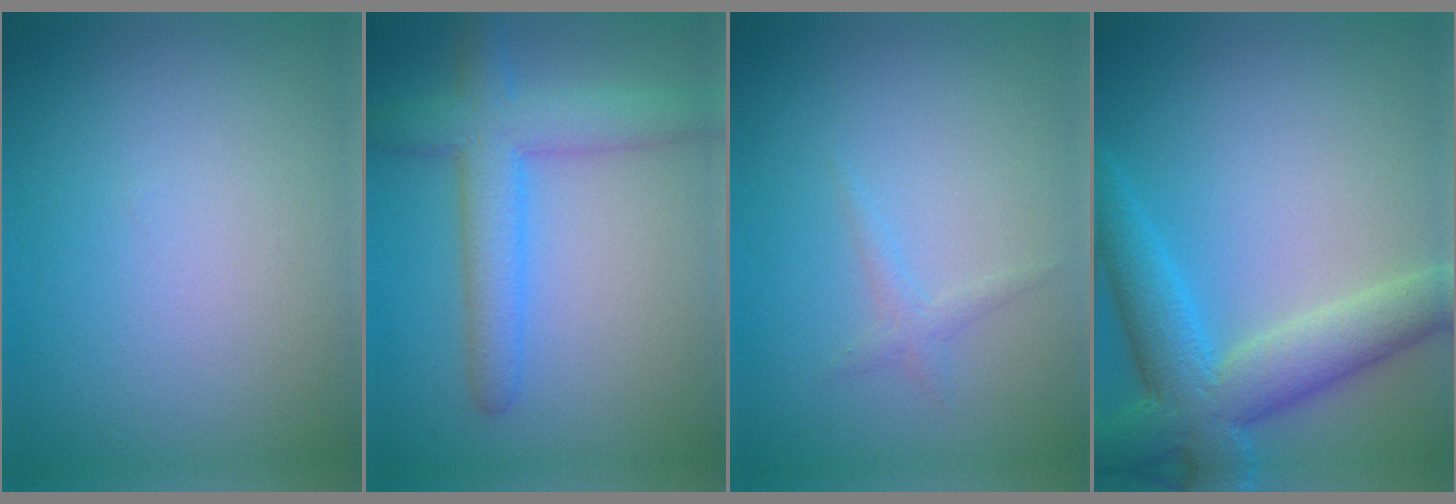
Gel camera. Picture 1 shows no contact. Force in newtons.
{"total": 5.2, "press": 5.2, "slide": 0.3}
{"total": 1.0, "press": 1.0, "slide": 0.1}
{"total": 7.4, "press": 7.4, "slide": 0.4}